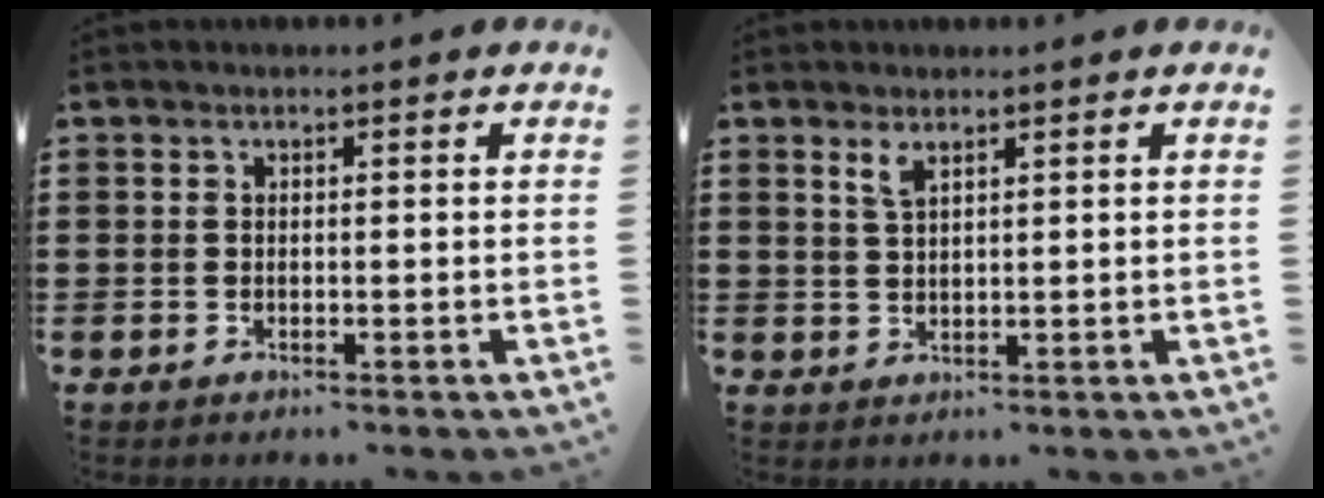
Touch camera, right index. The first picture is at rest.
{"total": 2.2, "force": [1.5, 0.6, 1.5], "torque": [-0.033, 0.002, 0.026]}